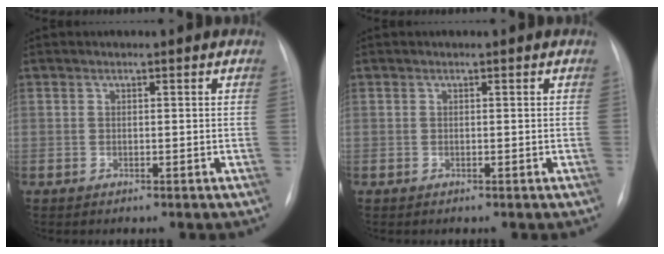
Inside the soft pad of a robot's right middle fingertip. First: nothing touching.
{"total": 0.0}